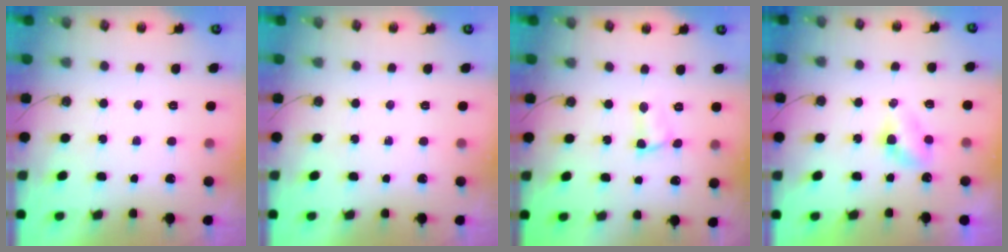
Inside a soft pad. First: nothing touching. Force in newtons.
{"total": 0.0}
{"total": 3.9, "press": 2.5, "slide": 2.9}
{"total": 3.7, "press": 3.7, "slide": 0.4}